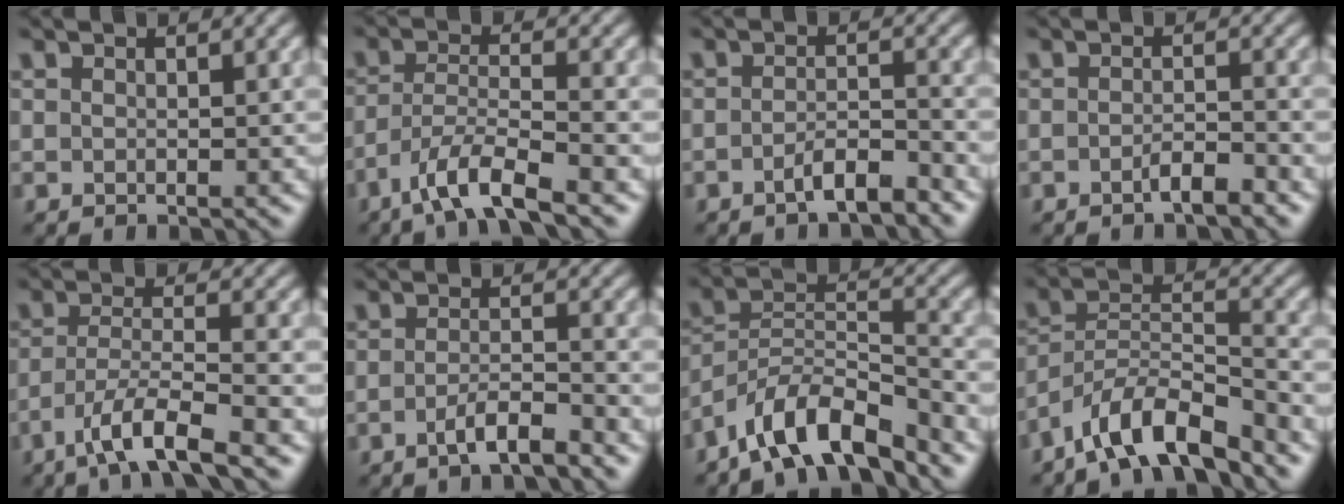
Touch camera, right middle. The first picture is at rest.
{"total": 5.4, "force": [-3.7, 1.0, 3.8], "torque": [-0.071, 0.002, -0.075]}
{"total": 2.6, "force": [-1.7, 0.6, 1.9], "torque": [-0.034, 0.009, -0.033]}
{"total": 1.8, "force": [-1.0, 0.4, 1.5], "torque": [-0.026, 0.008, -0.020]}
{"total": 5.6, "force": [-3.6, 1.1, 4.2], "torque": [-0.077, 0.002, -0.069]}
{"total": 3.0, "force": [-1.8, 0.6, 2.3], "torque": [-0.041, 0.007, -0.039]}
{"total": 7.7, "force": [-6.0, 2.5, 4.2], "torque": [-0.072, 0.005, -0.116]}
{"total": 7.1, "force": [-5.6, 1.9, 3.9], "torque": [-0.070, 0.007, -0.106]}